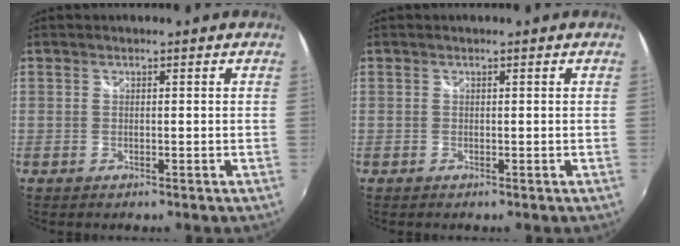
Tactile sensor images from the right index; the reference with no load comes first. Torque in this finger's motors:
{"motor_torque": [0.00, 0.00, 0.00, 0.01]}